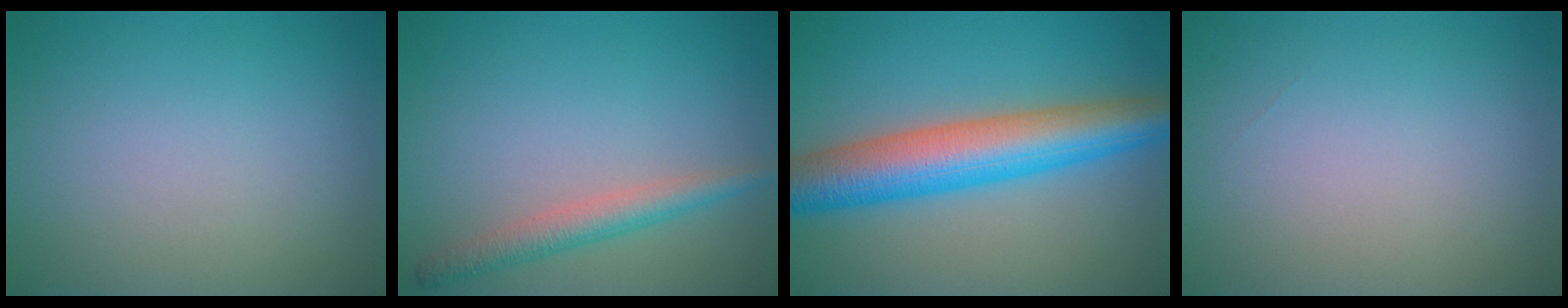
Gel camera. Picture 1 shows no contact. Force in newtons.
{"total": 2.8, "press": 2.8, "slide": 0.2}
{"total": 8.9, "press": 8.9, "slide": 0.2}
{"total": 0.0}